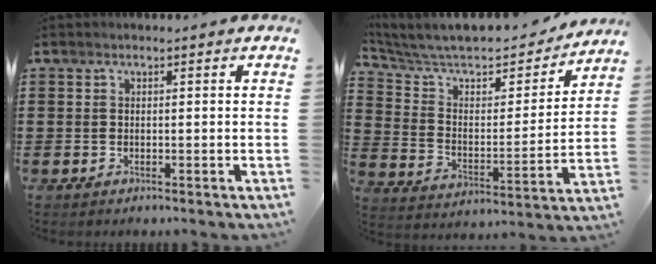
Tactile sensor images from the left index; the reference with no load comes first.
{"total": 7.3, "force": [6.5, 2.2, 2.5], "torque": [-0.077, -0.049, 0.105]}